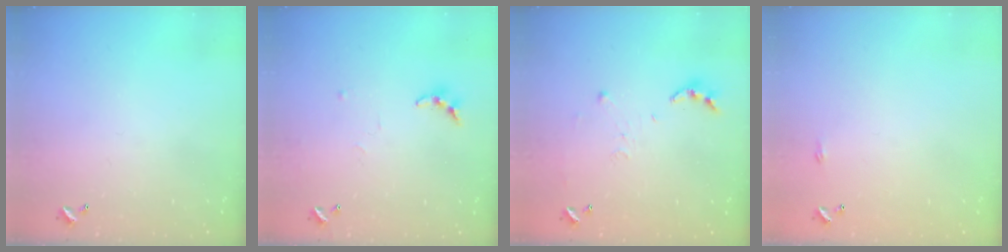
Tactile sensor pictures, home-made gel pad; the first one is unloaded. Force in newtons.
{"total": 7.0, "press": 7.0, "slide": 0.4}
{"total": 5.8, "press": 5.8, "slide": 0.6}
{"total": 2.2, "press": 2.1, "slide": 0.4}